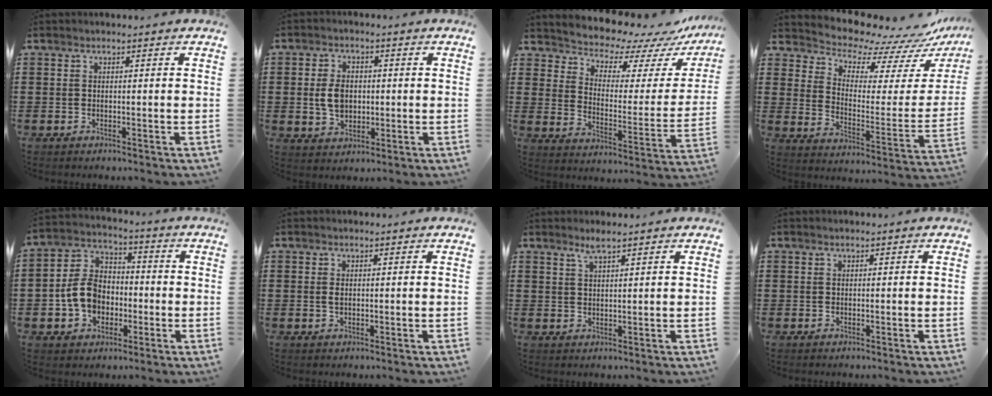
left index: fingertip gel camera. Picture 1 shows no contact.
{"total": 5.3, "force": [0.0, 3.6, 3.9], "torque": [-0.085, 0.002, -0.006]}
{"total": 6.3, "force": [6.1, 1.5, 0.6], "torque": [-0.034, -0.064, 0.100]}
{"total": 8.2, "force": [7.9, 1.6, 1.5], "torque": [-0.058, -0.074, 0.136]}
{"total": 8.6, "force": [-1.7, 6.8, 5.0], "torque": [-0.131, 0.015, -0.036]}
{"total": 1.0, "force": [0.1, 0.5, 0.9], "torque": [-0.019, 0.002, 0.001]}
{"total": 2.4, "force": [1.9, 0.1, 1.4], "torque": [-0.030, 0.002, 0.036]}
{"total": 0.0}